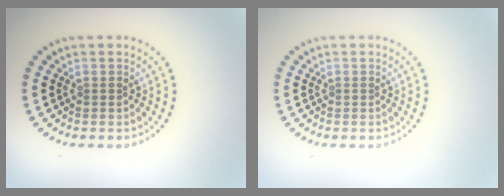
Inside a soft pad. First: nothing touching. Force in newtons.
{"total": 0.0}